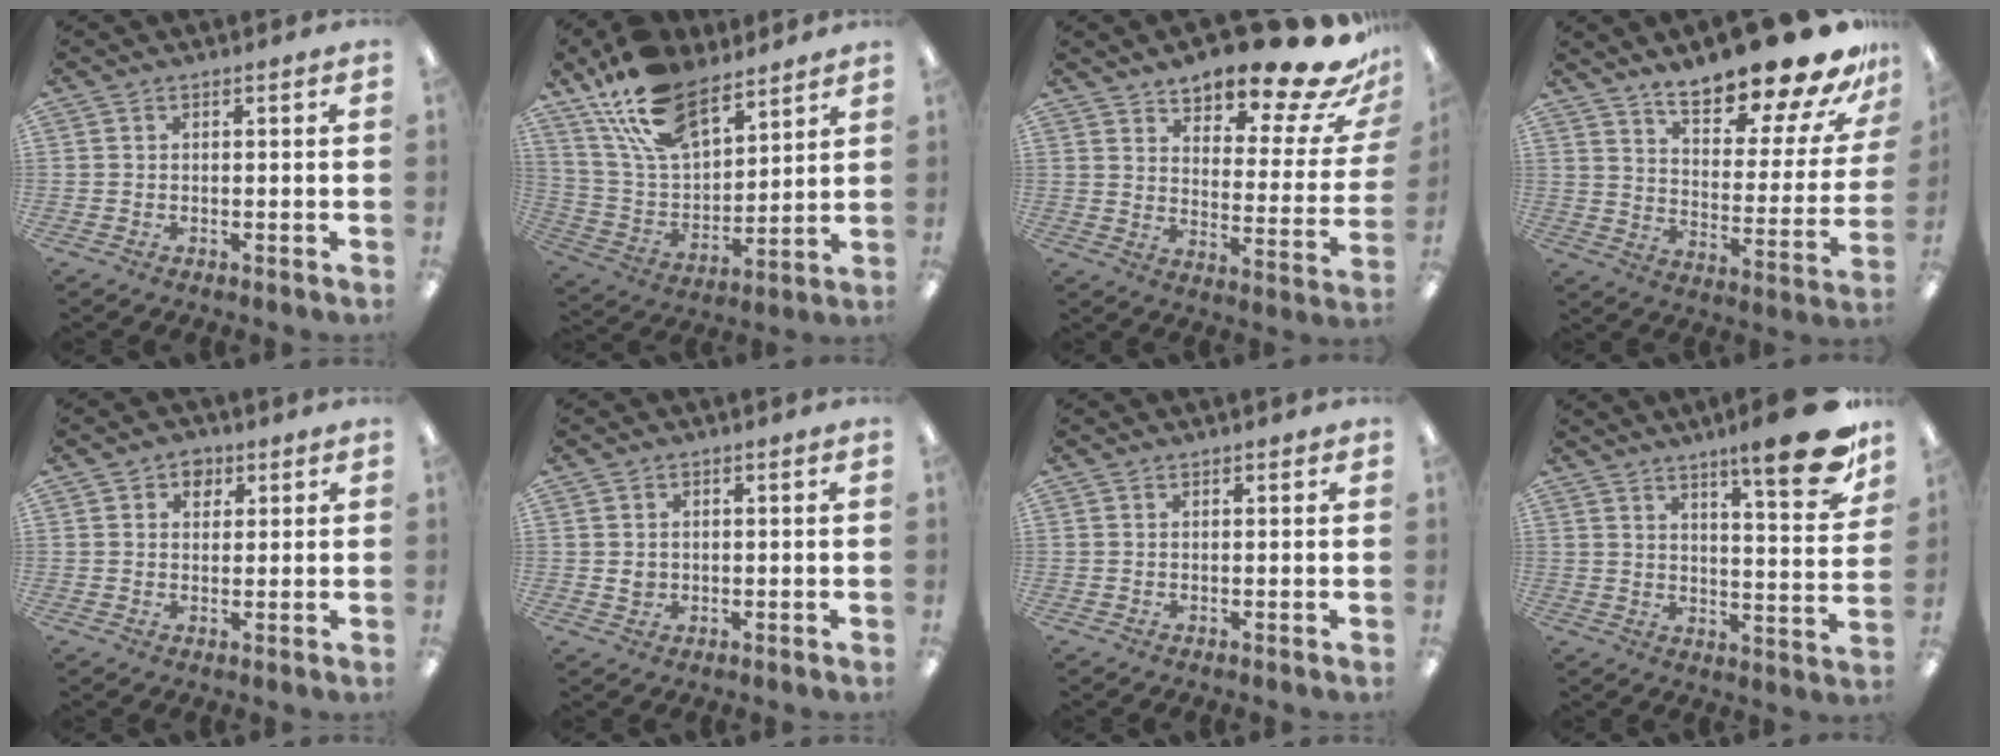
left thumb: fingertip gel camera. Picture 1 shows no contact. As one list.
[{"total": 18.8, "force": [13.0, 9.2, 9.9], "torque": [-0.196, -0.058, 0.239]}, {"total": 18.1, "force": [14.6, 5.3, 9.2], "torque": [-0.121, -0.107, 0.238]}, {"total": 21.5, "force": [17.6, 5.3, 11.2], "torque": [-0.157, -0.123, 0.288]}, {"total": 3.6, "force": [1.9, 2.7, 1.5], "torque": [-0.010, -0.001, 0.029]}, {"total": 2.2, "force": [0.5, 1.9, 0.9], "torque": [-0.012, -0.001, 0.006]}, {"total": 0.6, "force": [0.5, 0.3, 0.1], "torque": [-0.003, 0.001, 0.010]}, {"total": 15.6, "force": [10.8, 3.0, 10.9], "torque": [-0.146, -0.073, 0.167]}]